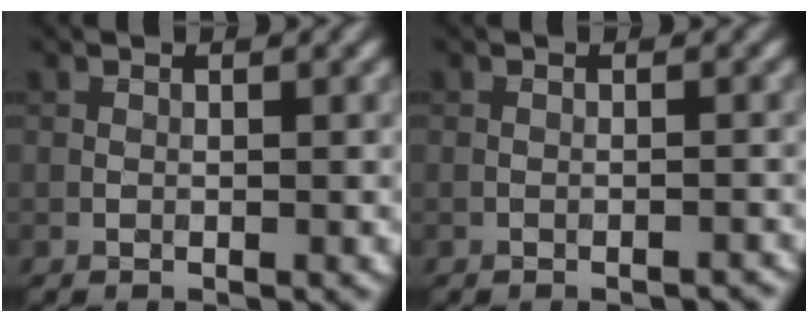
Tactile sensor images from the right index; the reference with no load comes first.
{"total": 1.0, "force": [-0.9, 0.2, 0.3], "torque": [0.001, 0.005, -0.014]}